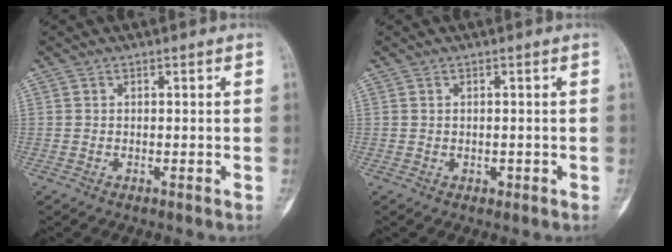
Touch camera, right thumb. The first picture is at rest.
{"total": 0.9, "force": [-0.1, 0.7, 0.5], "torque": [-0.004, -0.001, 0.001]}